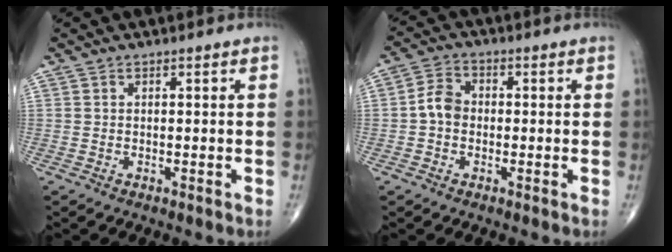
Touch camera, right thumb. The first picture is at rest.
{"total": 4.7, "force": [-0.6, 3.7, 2.8], "torque": [-0.044, 0.018, -0.020]}